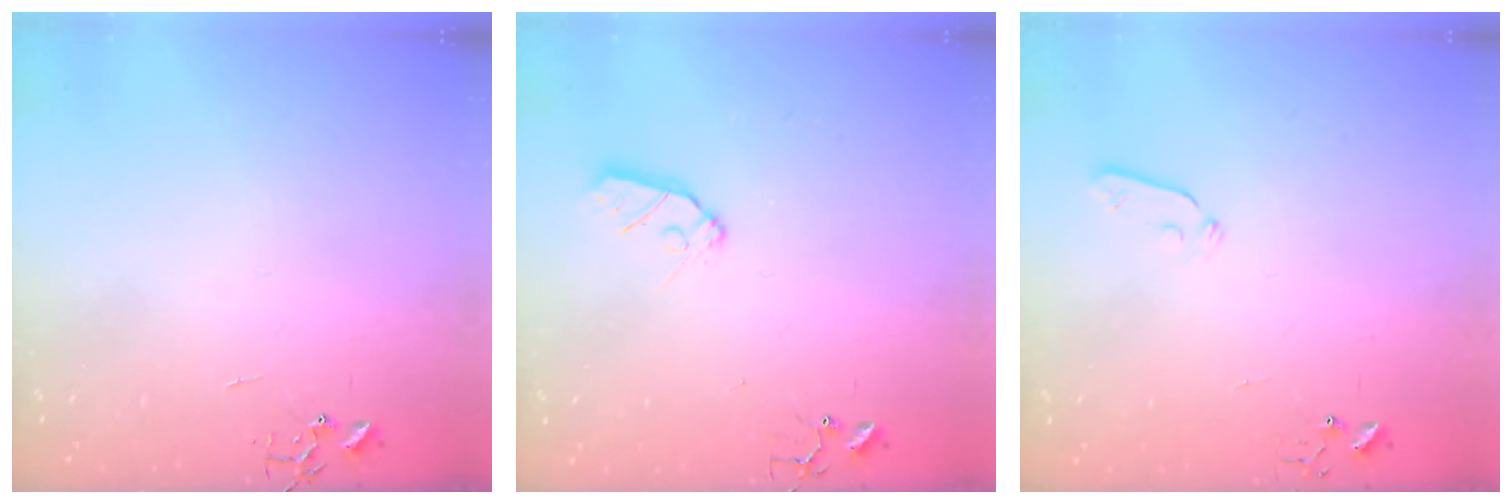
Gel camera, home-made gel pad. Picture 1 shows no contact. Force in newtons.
{"total": 8.2, "press": 8.1, "slide": 0.6}
{"total": 4.0, "press": 3.8, "slide": 0.9}